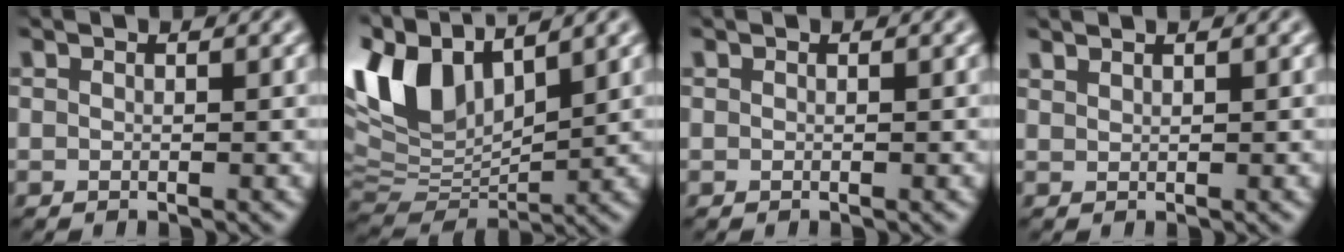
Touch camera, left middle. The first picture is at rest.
{"total": 10.1, "force": [5.2, 5.4, 6.7], "torque": [-0.160, 0.015, 0.099]}
{"total": 0.0}
{"total": 0.7, "force": [0.7, 0.0, 0.1], "torque": [-0.004, 0.001, 0.016]}